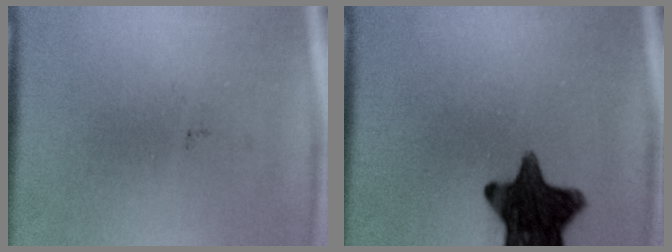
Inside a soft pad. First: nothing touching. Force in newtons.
{"total": 13.8}